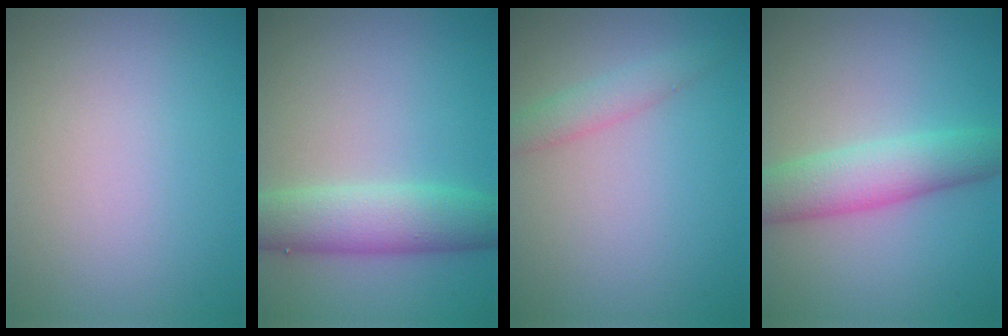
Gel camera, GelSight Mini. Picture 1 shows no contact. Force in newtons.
{"total": 5.5, "press": 5.5, "slide": 0.4}
{"total": 1.9, "press": 1.9, "slide": 0.2}
{"total": 5.3, "press": 5.3, "slide": 0.1}